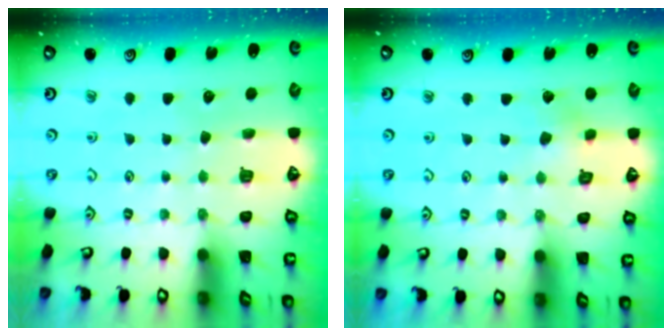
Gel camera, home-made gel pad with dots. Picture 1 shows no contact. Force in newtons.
{"total": 2.9, "press": 2.9, "slide": 0.3}